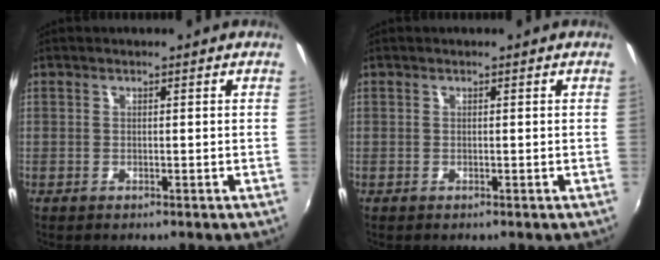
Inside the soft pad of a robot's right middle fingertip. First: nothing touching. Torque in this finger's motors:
{"motor_torque": [0.18, -0.08, 0.04, 0.00]}